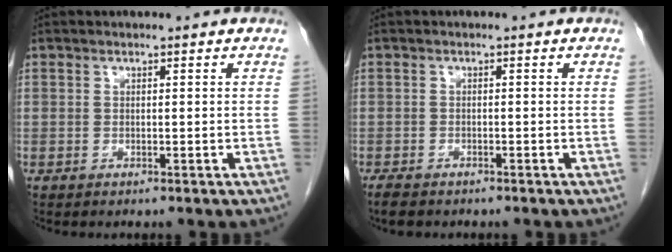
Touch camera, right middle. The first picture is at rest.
{"total": 2.8, "force": [-2.3, 1.0, 1.3], "torque": [-0.026, -0.006, -0.030]}